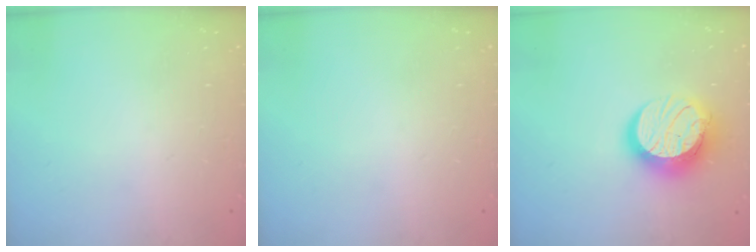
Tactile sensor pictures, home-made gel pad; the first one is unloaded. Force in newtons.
{"total": 0.0}
{"total": 14.4, "press": 14.3, "slide": 1.7}